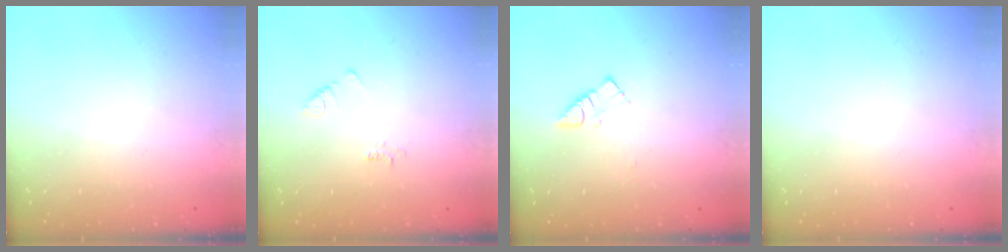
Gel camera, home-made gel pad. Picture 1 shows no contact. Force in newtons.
{"total": 2.1, "press": 2.1, "slide": 0.4}
{"total": 3.9, "press": 3.9, "slide": 0.5}
{"total": 0.0}